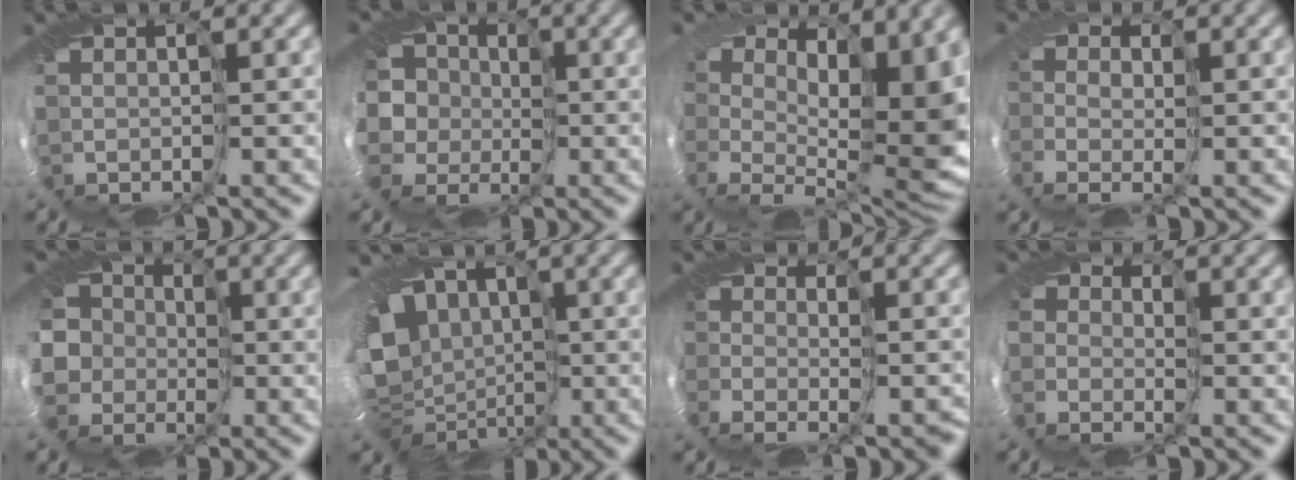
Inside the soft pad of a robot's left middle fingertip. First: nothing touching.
{"total": 6.2, "force": [-1.1, 5.7, 2.2], "torque": [-0.048, 0.015, -0.070]}
{"total": 8.5, "force": [1.6, 4.2, 7.2], "torque": [-0.075, -0.042, 0.032]}
{"total": 1.3, "force": [-1.1, 0.7, -0.1], "torque": [0.024, -0.020, -0.029]}
{"total": 7.1, "force": [-1.1, 6.5, 2.7], "torque": [-0.059, 0.011, -0.072]}
{"total": 12.0, "force": [-0.8, 9.4, 7.3], "torque": [-0.113, -0.027, -0.025]}
{"total": 2.9, "force": [-2.4, 1.4, 0.7], "torque": [0.023, -0.036, -0.043]}
{"total": 3.6, "force": [-0.7, 3.4, 1.0], "torque": [-0.002, -0.008, -0.036]}